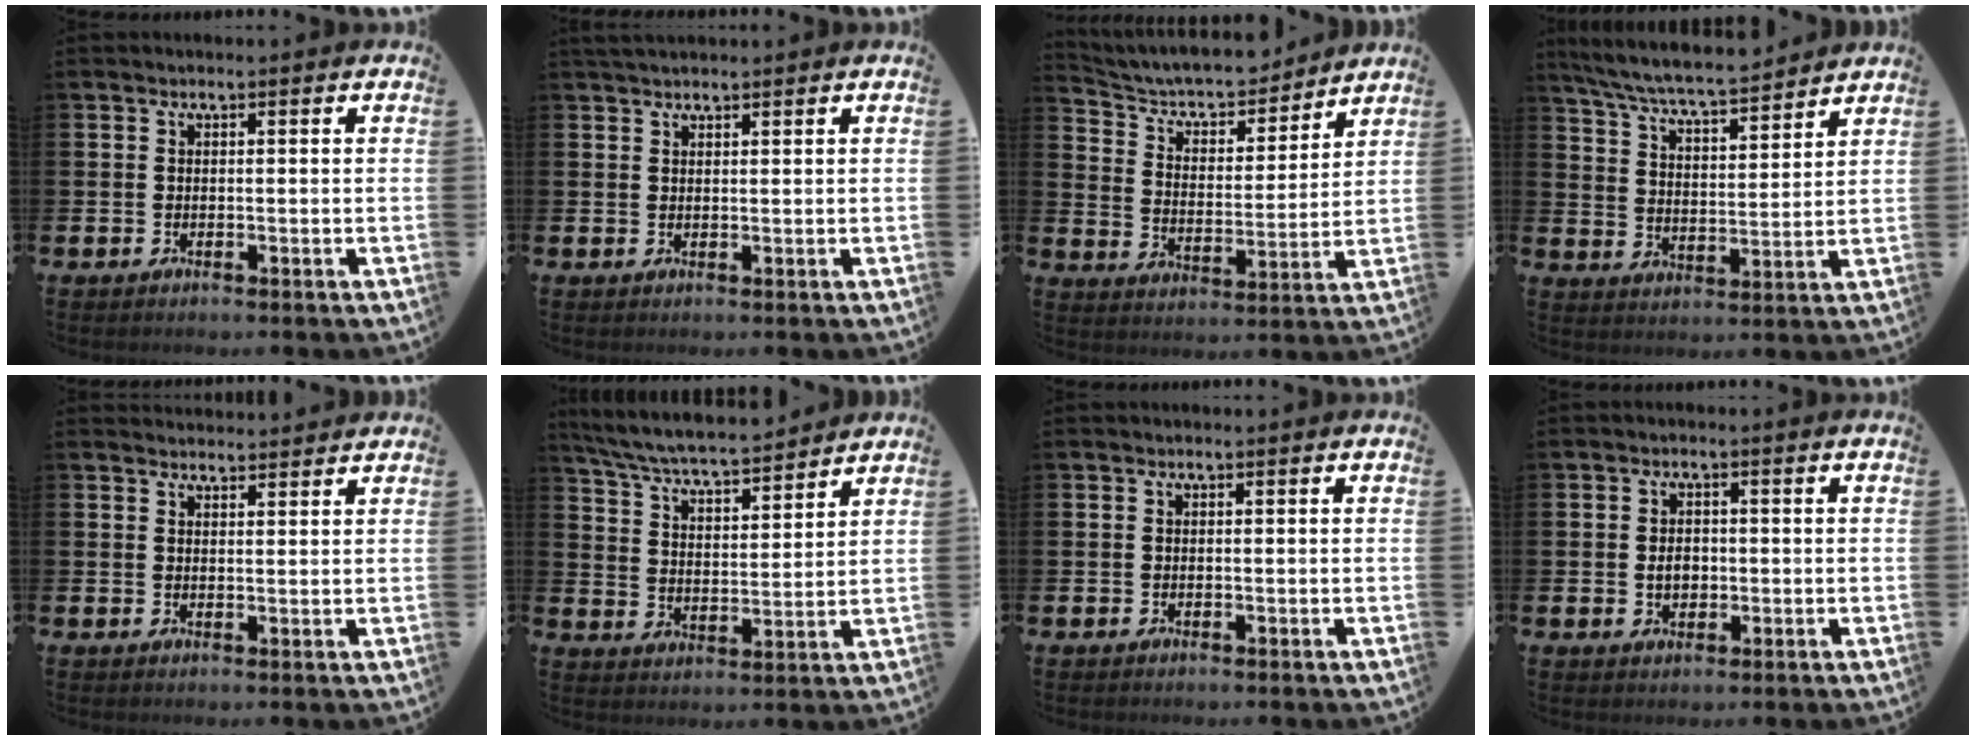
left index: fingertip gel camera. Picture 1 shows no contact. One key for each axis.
{"total": 1.7, "fx": 1.6, "fy": 0.4, "fz": 0.4, "tx": 0.000, "ty": -0.001, "tz": 0.027}
{"total": 6.8, "fx": 6.4, "fy": 1.9, "fz": 1.3, "tx": -0.060, "ty": -0.049, "tz": 0.107}
{"total": 7.3, "fx": 6.9, "fy": 0.4, "fz": 2.1, "tx": -0.073, "ty": -0.044, "tz": 0.123}
{"total": 2.5, "fx": 2.5, "fy": 0.3, "fz": -0.1, "tx": 0.004, "ty": -0.015, "tz": 0.044}
{"total": 6.9, "fx": 6.6, "fy": 0.6, "fz": 1.8, "tx": -0.067, "ty": -0.047, "tz": 0.116}
{"total": 0.0}
{"total": 2.4, "fx": -0.1, "fy": 1.8, "fz": 1.6, "tx": -0.016, "ty": 0.001, "tz": -0.008}